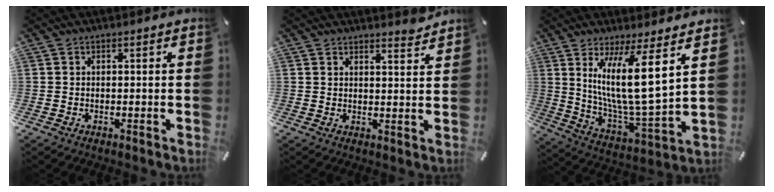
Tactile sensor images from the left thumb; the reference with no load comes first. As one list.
[{"total": 3.0, "force": [2.9, 0.3, 0.4], "torque": [0.004, -0.024, 0.051]}, {"total": 15.8, "force": [7.0, 2.5, 14.0], "torque": [-0.274, -0.049, 0.103]}]